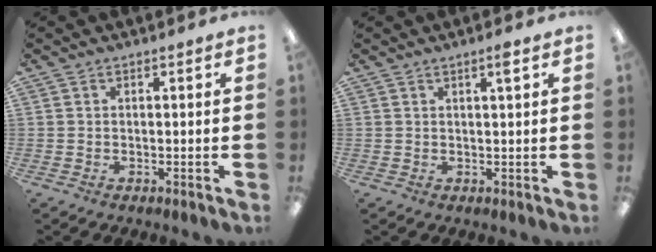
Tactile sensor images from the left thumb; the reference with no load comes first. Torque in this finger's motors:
{"motor_torque": [-0.10, 0.01, -0.42, 0.20, 0.03]}